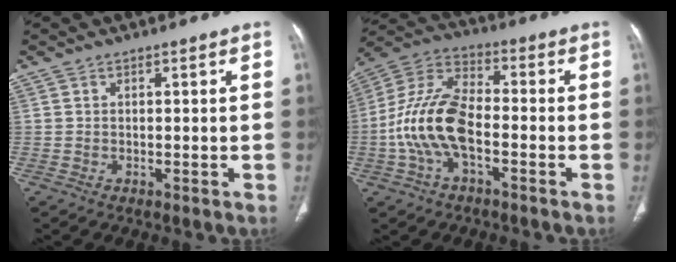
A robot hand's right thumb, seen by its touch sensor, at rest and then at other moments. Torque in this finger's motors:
{"motor_torque": [0.22, 0.03, 1.66, 0.25, 0.13]}